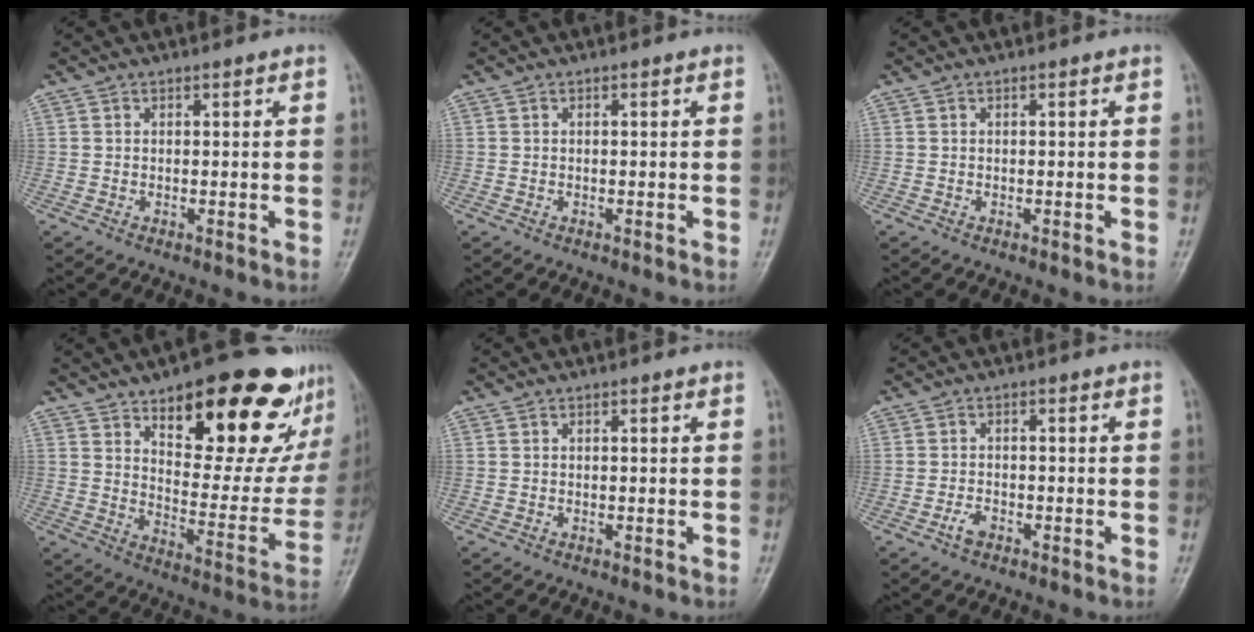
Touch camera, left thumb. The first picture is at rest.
{"total": 0.0}
{"total": 0.0}
{"total": 25.4, "force": [14.9, 9.9, 18.0], "torque": [-0.192, -0.065, 0.216]}
{"total": 0.0}
{"total": 2.4, "force": [-1.5, 1.2, 1.4], "torque": [-0.028, 0.011, -0.028]}